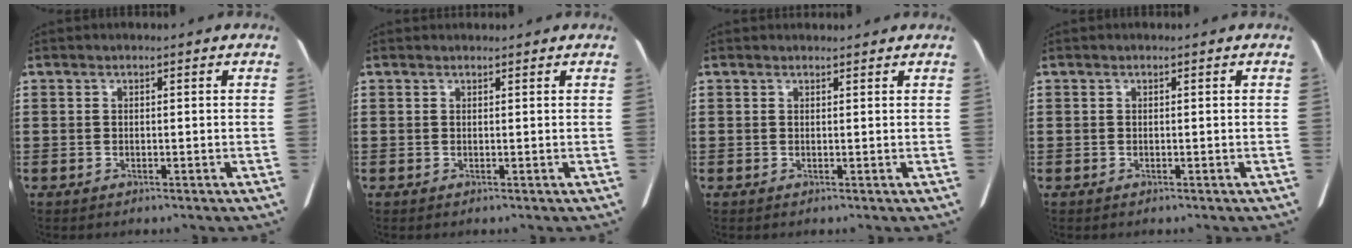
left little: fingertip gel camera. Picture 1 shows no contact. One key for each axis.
{"total": 0.5, "fx": 0.5, "fy": 0.1, "fz": 0.0, "tx": 0.006, "ty": -0.002, "tz": 0.008}
{"total": 0.8, "fx": 0.8, "fy": 0.2, "fz": 0.2, "tx": 0.003, "ty": -0.001, "tz": 0.012}
{"total": 0.0}